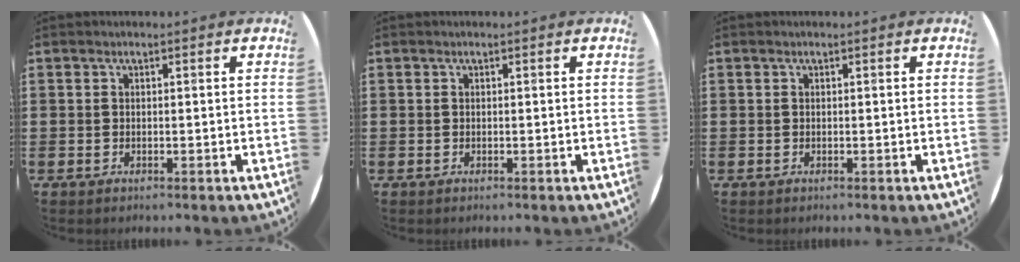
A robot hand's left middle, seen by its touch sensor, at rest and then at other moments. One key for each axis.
{"total": 0.0}
{"total": 0.0}